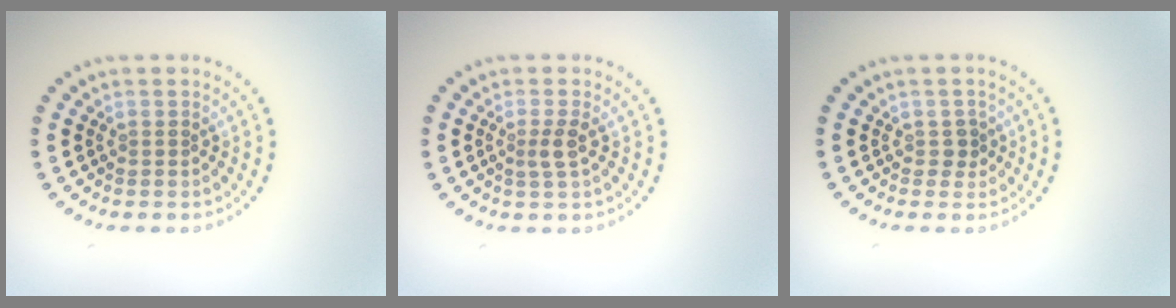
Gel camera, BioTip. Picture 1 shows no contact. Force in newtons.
{"total": 1.6, "press": 1.3, "slide": 1.0}
{"total": 1.0, "press": 0.9, "slide": 0.6}